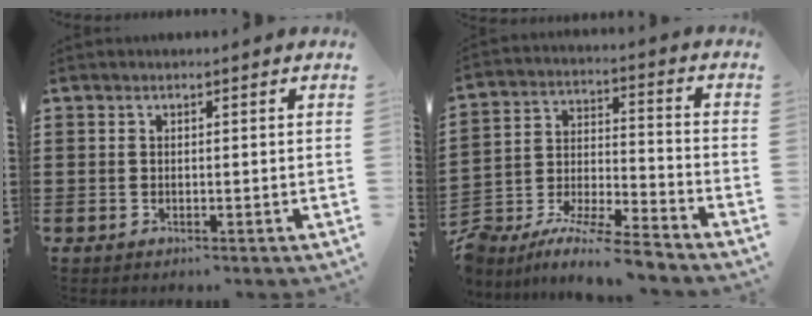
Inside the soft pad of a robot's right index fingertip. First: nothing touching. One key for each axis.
{"total": 7.5, "fx": -7.3, "fy": -0.3, "fz": 1.6, "tx": -0.034, "ty": -0.006, "tz": -0.149}